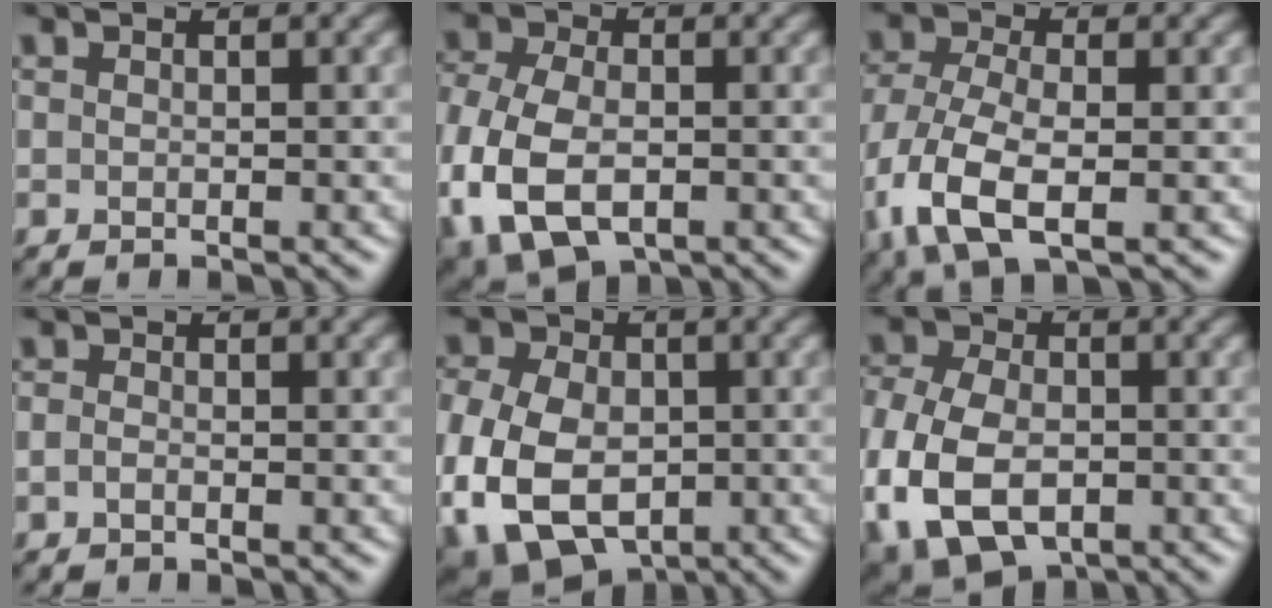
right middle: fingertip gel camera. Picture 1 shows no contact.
{"total": 10.4, "force": [-3.5, 6.5, 7.3], "torque": [-0.179, -0.030, -0.057]}
{"total": 8.0, "force": [-2.5, 4.3, 6.3], "torque": [-0.151, -0.015, -0.055]}
{"total": 0.7, "force": [-0.4, 0.3, 0.5], "torque": [-0.013, -0.002, -0.010]}
{"total": 12.8, "force": [-4.0, 9.1, 8.1], "torque": [-0.149, -0.024, -0.077]}
{"total": 12.2, "force": [-3.9, 8.1, 8.2], "torque": [-0.178, -0.030, -0.061]}